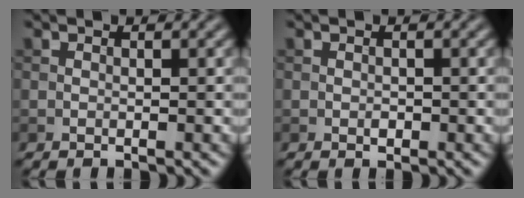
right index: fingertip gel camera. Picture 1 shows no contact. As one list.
[{"total": 0.6, "force": [-0.2, 0.4, 0.4], "torque": [-0.005, -0.002, -0.002]}]